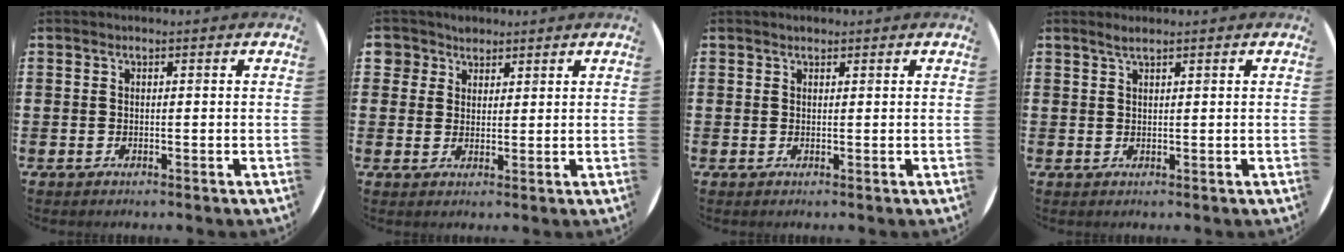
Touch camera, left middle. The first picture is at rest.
{"total": 3.1, "force": [2.3, 2.2, -0.1], "torque": [-0.001, 0.008, 0.043]}
{"total": 0.6, "force": [0.5, 0.2, 0.0], "torque": [-0.002, 0.003, 0.010]}
{"total": 1.4, "force": [1.2, 0.0, 0.8], "torque": [-0.017, 0.002, 0.021]}